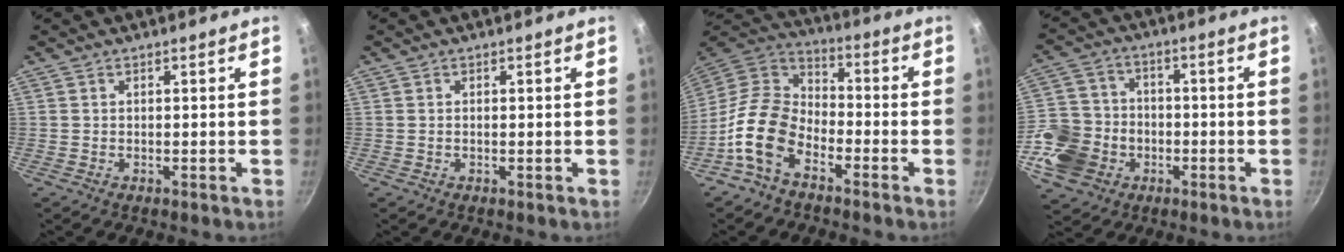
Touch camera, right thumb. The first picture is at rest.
{"total": 0.0}
{"total": 12.9, "force": [-6.6, 8.0, 7.7], "torque": [-0.129, 0.059, -0.150]}
{"total": 14.4, "force": [-4.7, 11.8, 6.8], "torque": [-0.122, 0.034, -0.088]}